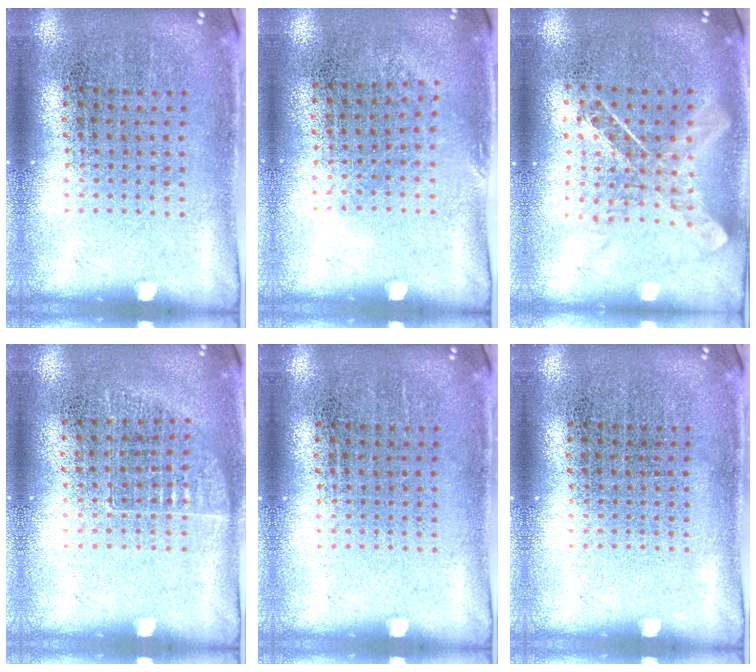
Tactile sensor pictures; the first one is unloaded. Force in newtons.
{"total": 0.8, "press": 0.6, "slide": 0.5}
{"total": 1.0, "press": 0.9, "slide": 0.1}
{"total": 0.7, "press": 0.7, "slide": 0.1}
{"total": 0.0}
{"total": 0.0}